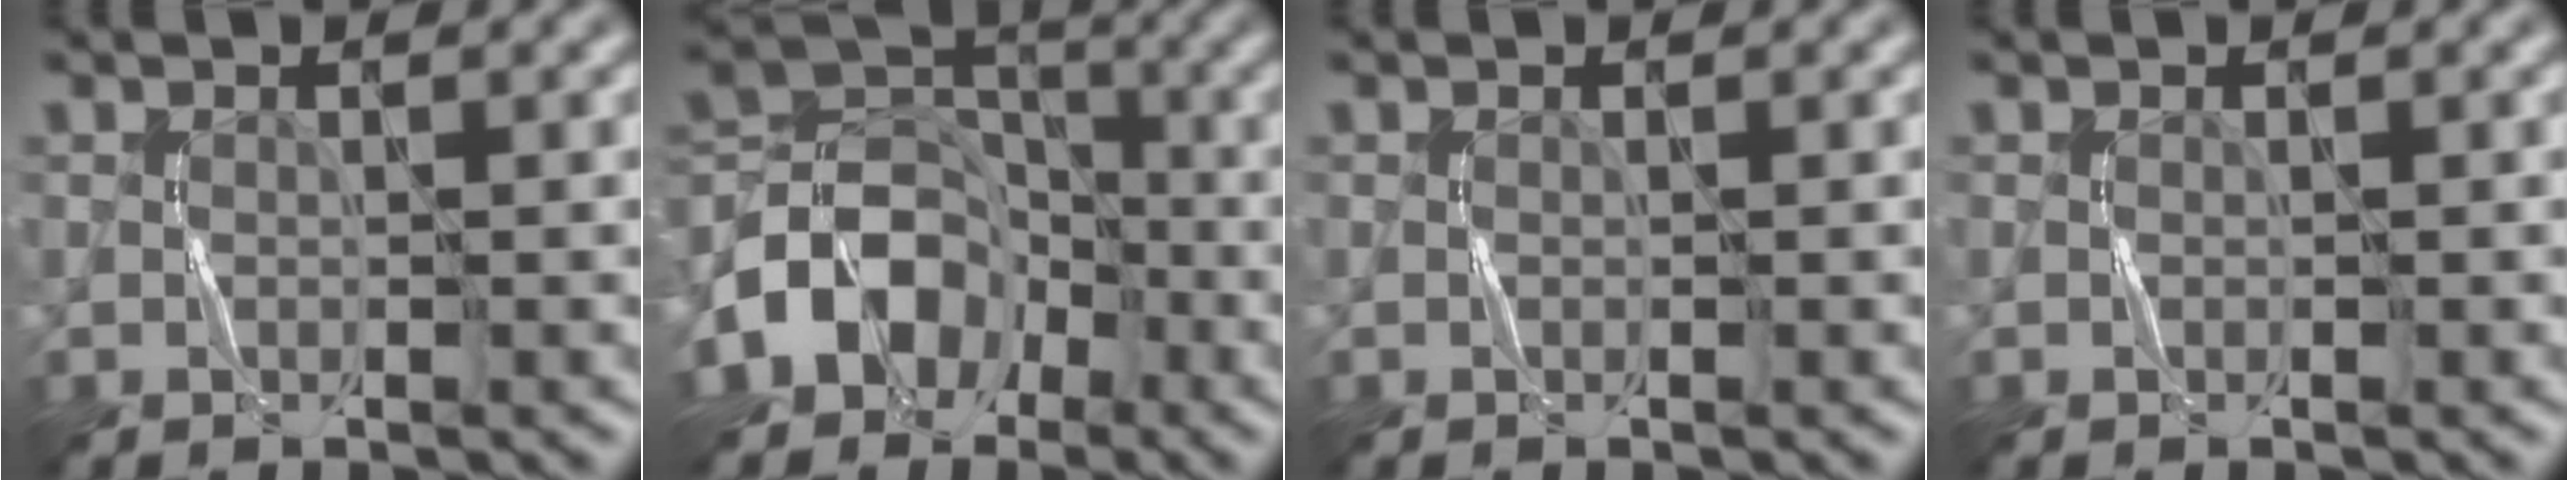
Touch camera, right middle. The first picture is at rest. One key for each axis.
{"total": 6.8, "fx": -3.2, "fy": 5.1, "fz": 3.0, "tx": -0.036, "ty": 0.012, "tz": -0.070}
{"total": 0.0}
{"total": 0.0}